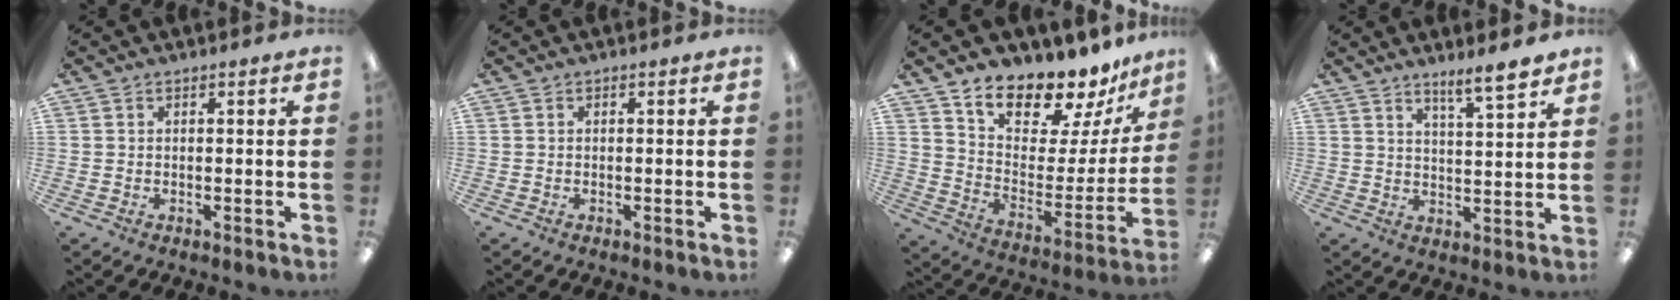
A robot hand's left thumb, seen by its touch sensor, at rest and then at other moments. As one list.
[{"total": 0.0}, {"total": 14.3, "force": [12.9, 4.9, 3.8], "torque": [-0.075, -0.123, 0.228]}, {"total": 6.6, "force": [5.7, 0.8, 3.3], "torque": [-0.039, -0.045, 0.092]}]